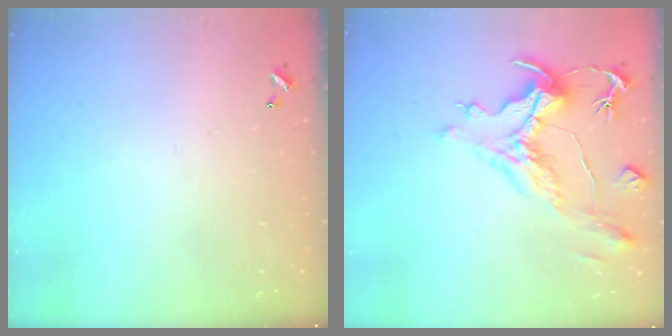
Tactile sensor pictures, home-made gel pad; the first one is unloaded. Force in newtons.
{"total": 2.0, "press": 1.0, "slide": 1.8}